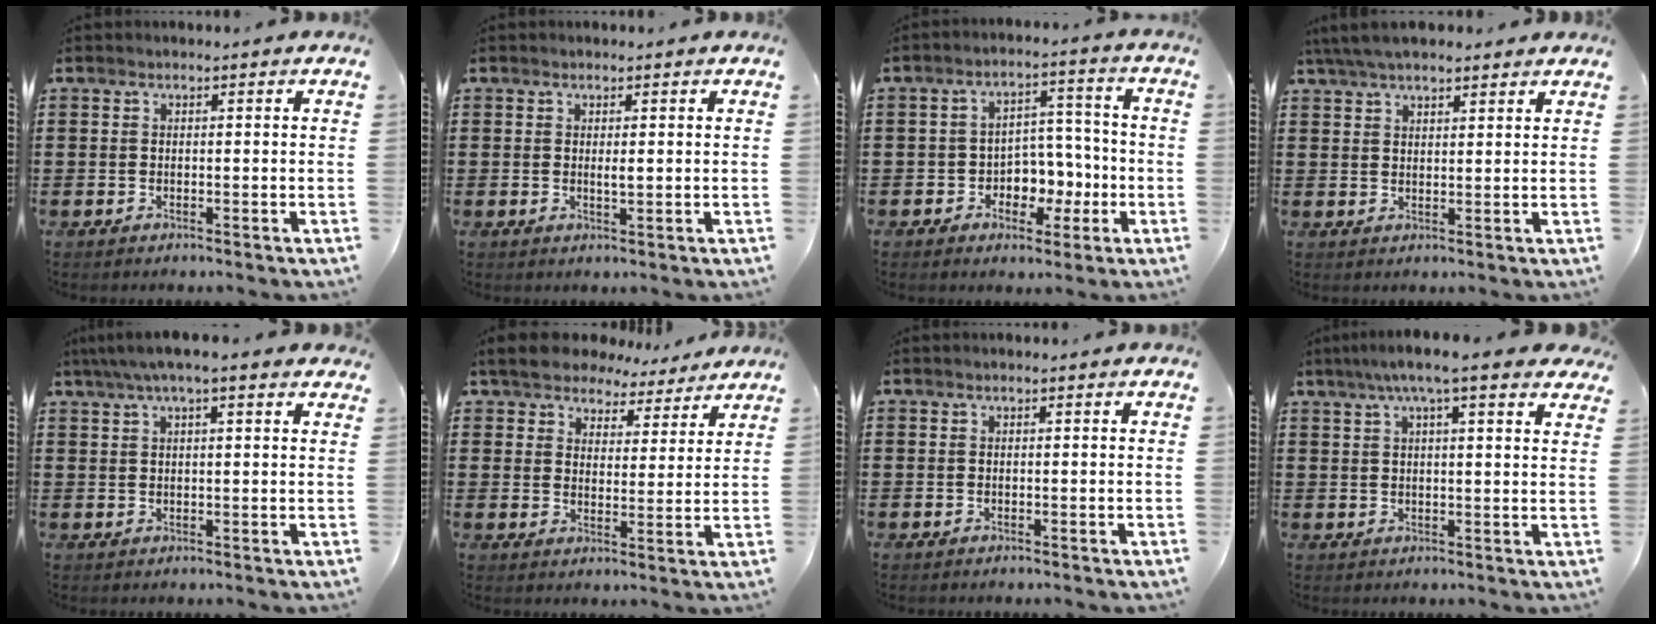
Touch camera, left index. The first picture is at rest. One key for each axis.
{"total": 1.3, "fx": 0.1, "fy": 0.3, "fz": 1.2, "tx": -0.024, "ty": 0.000, "tz": 0.001}
{"total": 5.5, "fx": -1.9, "fy": 4.5, "fz": 2.5, "tx": -0.048, "ty": 0.009, "tz": -0.037}
{"total": 4.8, "fx": 4.0, "fy": 1.2, "fz": 2.3, "tx": -0.055, "ty": 0.001, "tz": 0.075}
{"total": 4.6, "fx": 3.1, "fy": 0.8, "fz": 3.2, "tx": -0.071, "ty": 0.006, "tz": 0.055}
{"total": 6.3, "fx": 6.0, "fy": 1.6, "fz": 0.6, "tx": -0.038, "ty": -0.031, "tz": 0.106}
{"total": 0.0}
{"total": 6.7, "fx": 5.0, "fy": 1.0, "fz": 4.4, "tx": -0.093, "ty": -0.002, "tz": 0.085}